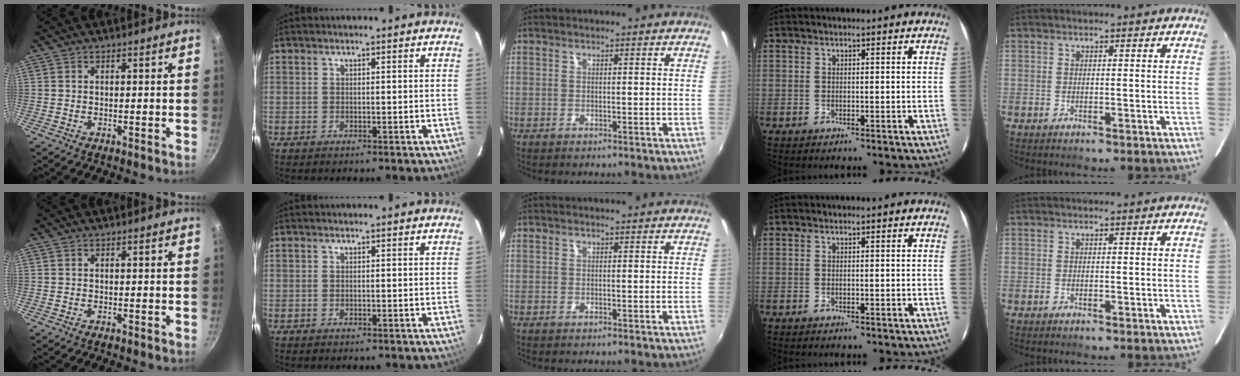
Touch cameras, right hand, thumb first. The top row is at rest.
{}